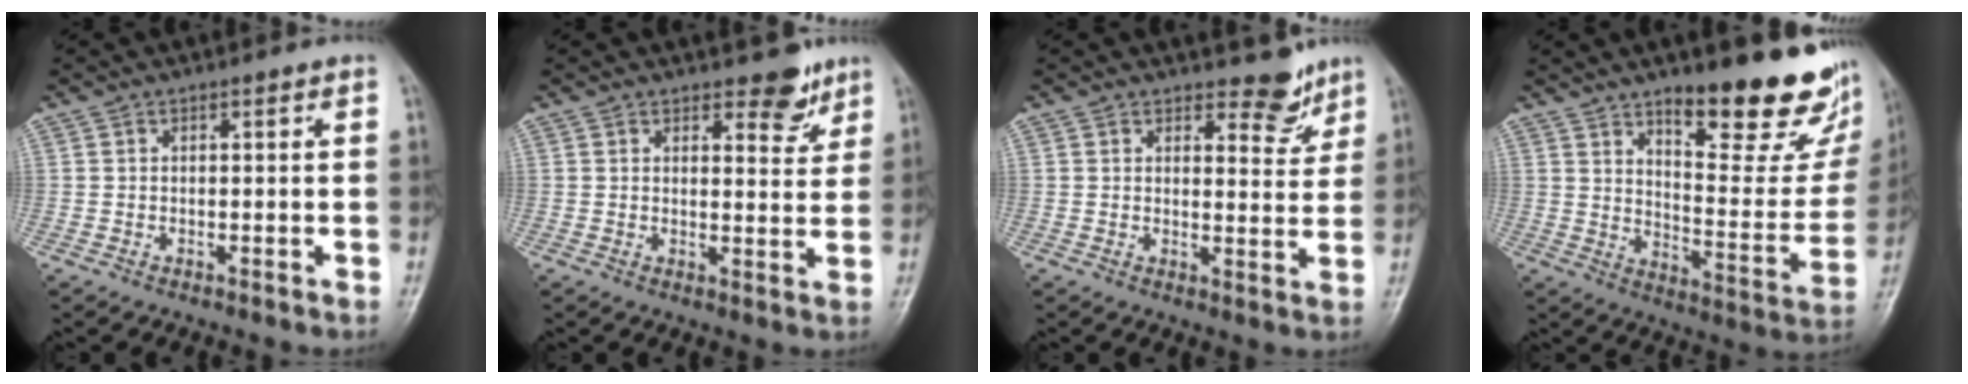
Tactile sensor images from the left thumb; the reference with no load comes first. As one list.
[{"total": 5.0, "force": [3.7, 2.3, 2.4], "torque": [-0.004, -0.025, 0.049]}, {"total": 5.3, "force": [4.3, 2.4, 1.9], "torque": [0.003, -0.034, 0.055]}, {"total": 22.7, "force": [14.7, 7.1, 15.7], "torque": [-0.163, -0.095, 0.213]}]